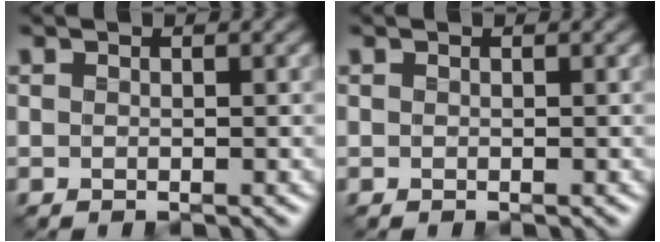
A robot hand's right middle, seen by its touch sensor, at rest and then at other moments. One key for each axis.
{"total": 0.0}